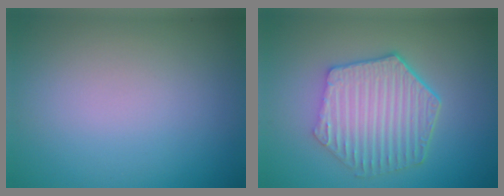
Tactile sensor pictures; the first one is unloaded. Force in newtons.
{"total": 6.1, "press": 4.8, "slide": 3.8}